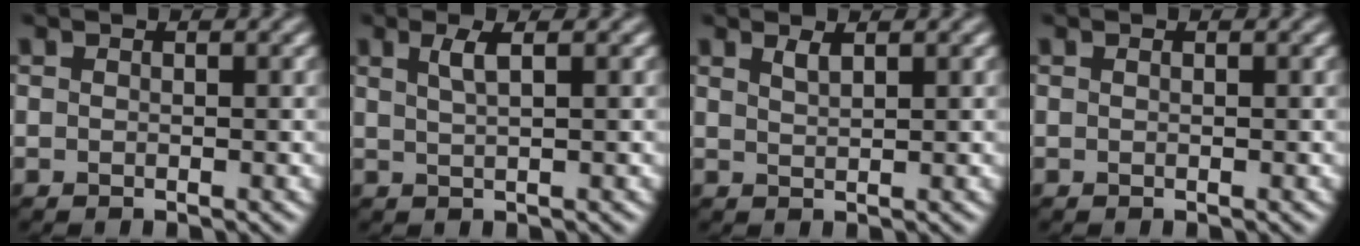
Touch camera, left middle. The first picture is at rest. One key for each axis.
{"total": 2.1, "fx": 0.9, "fy": 0.6, "fz": 1.8, "tx": -0.027, "ty": 0.003, "tz": 0.013}
{"total": 1.3, "fx": 0.9, "fy": 0.3, "fz": 0.8, "tx": -0.011, "ty": 0.002, "tz": 0.015}
{"total": 0.0}